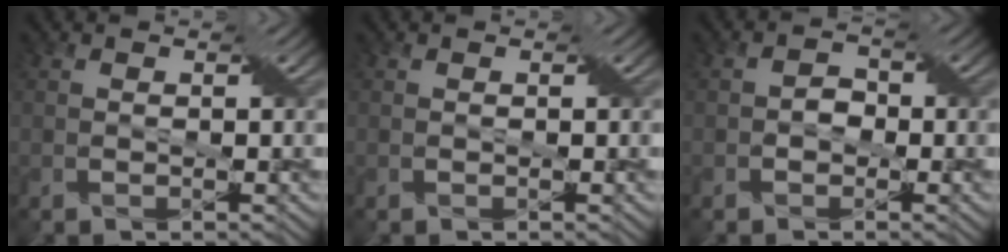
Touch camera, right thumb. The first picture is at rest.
{"total": 0.0}
{"total": 1.7, "force": [-0.7, 1.3, 0.8], "torque": [-0.017, 0.005, -0.017]}